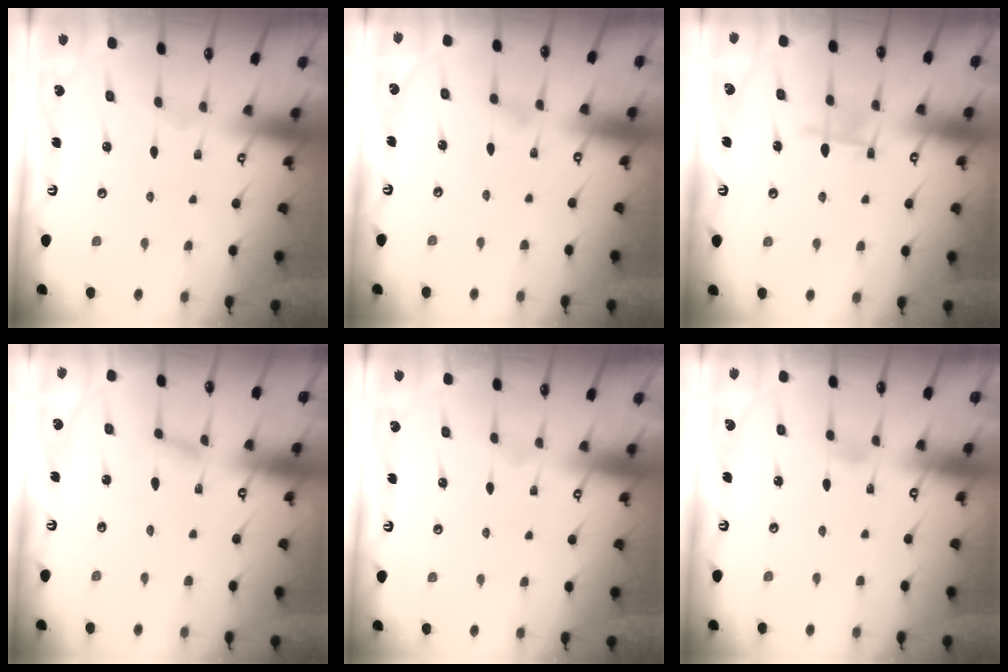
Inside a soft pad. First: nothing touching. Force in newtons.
{"total": 3.6, "press": 3.6, "slide": 0.5}
{"total": 6.9, "press": 6.9, "slide": 0.5}
{"total": 1.8, "press": 1.7, "slide": 0.1}
{"total": 0.0}
{"total": 2.5, "press": 2.5, "slide": 0.2}